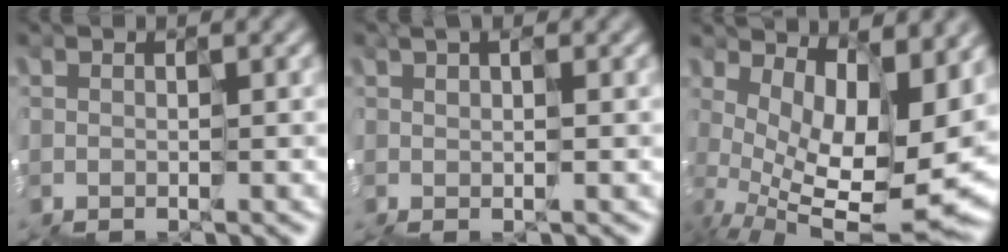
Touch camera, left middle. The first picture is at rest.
{"total": 0.6, "force": [0.5, 0.1, 0.3], "torque": [0.010, 0.010, 0.007]}
{"total": 9.6, "force": [0.6, 4.4, 8.5], "torque": [-0.139, -0.005, 0.033]}